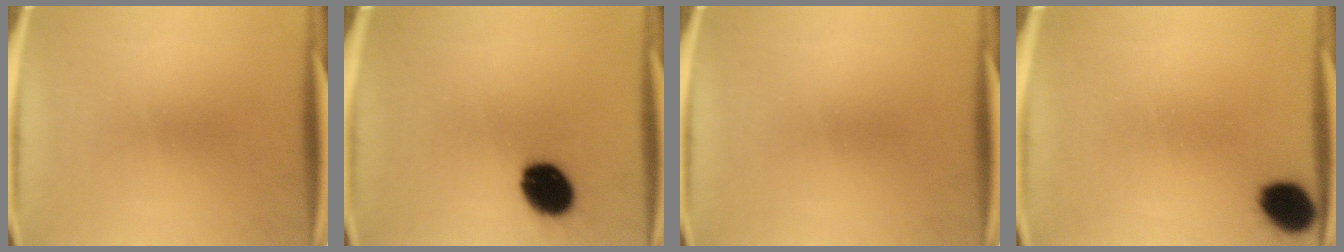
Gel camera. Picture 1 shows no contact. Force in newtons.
{"total": 11.8}
{"total": 0.0}
{"total": 10.4}